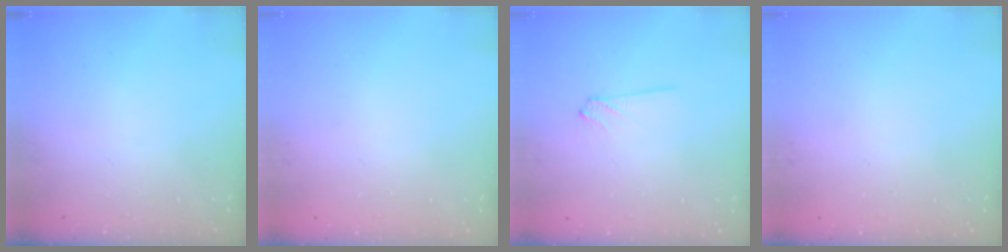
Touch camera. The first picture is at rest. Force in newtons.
{"total": 0.0}
{"total": 0.8, "press": 0.8, "slide": 0.0}
{"total": 0.0}